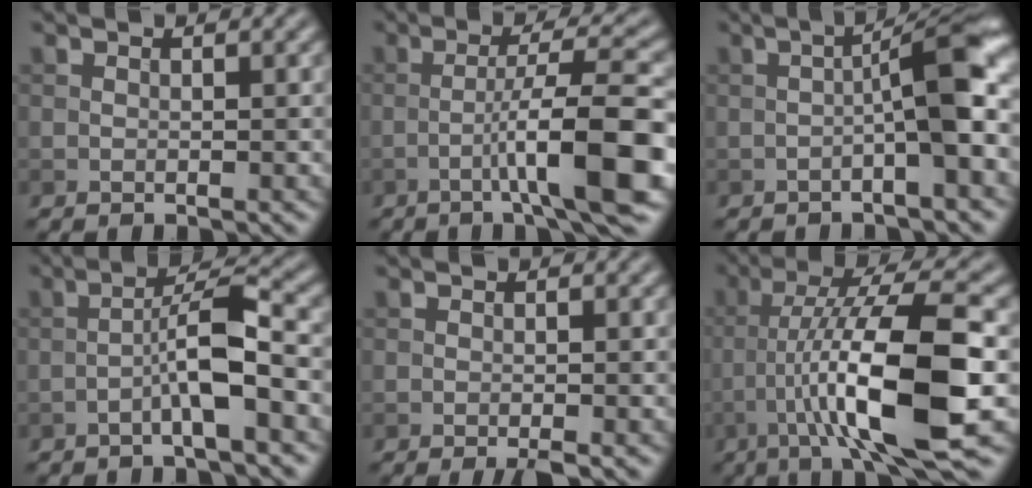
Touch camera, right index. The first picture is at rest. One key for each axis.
{"total": 8.7, "fx": -3.1, "fy": 0.8, "fz": 8.1, "tx": -0.121, "ty": 0.021, "tz": -0.051}
{"total": 5.9, "fx": -1.1, "fy": 0.7, "fz": 5.8, "tx": -0.088, "ty": 0.023, "tz": -0.024}
{"total": 4.9, "fx": -1.9, "fy": 0.5, "fz": 4.4, "tx": -0.075, "ty": 0.022, "tz": -0.040}
{"total": 1.6, "fx": -0.9, "fy": 0.2, "fz": 1.3, "tx": -0.018, "ty": -0.001, "tz": -0.016}
{"total": 12.3, "fx": -3.2, "fy": 2.2, "fz": 11.7, "tx": -0.199, "ty": 0.021, "tz": -0.052}